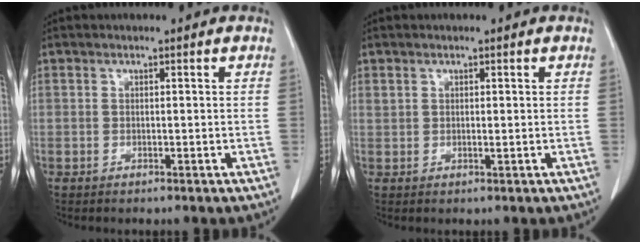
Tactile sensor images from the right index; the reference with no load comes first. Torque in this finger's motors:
{"motor_torque": [0.09, 0.18, 0.13, 0.06]}